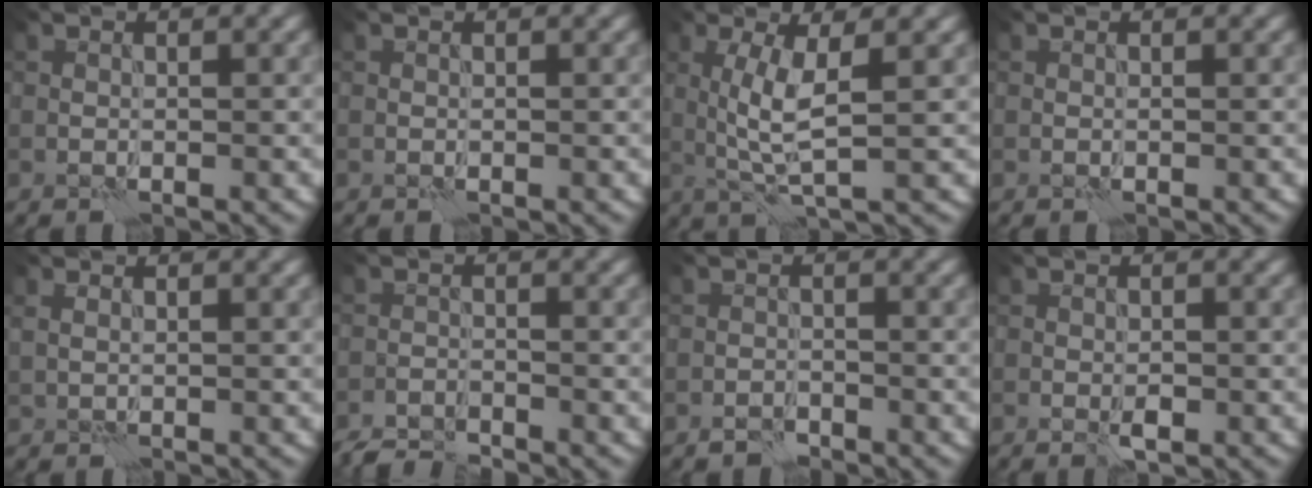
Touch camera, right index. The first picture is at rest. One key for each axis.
{"total": 0.0}
{"total": 4.1, "fx": 0.5, "fy": 0.7, "fz": 4.0, "tx": -0.087, "ty": 0.001, "tz": 0.014}
{"total": 0.0}
{"total": 0.9, "fx": 0.5, "fy": 0.4, "fz": 0.7, "tx": -0.017, "ty": 0.001, "tz": 0.014}
{"total": 2.7, "fx": -2.7, "fy": 0.3, "fz": 0.5, "tx": -0.009, "ty": -0.003, "tz": -0.056}
{"total": 1.1, "fx": -1.0, "fy": 0.5, "fz": 0.2, "tx": -0.001, "ty": 0.004, "tz": -0.022}
{"total": 1.0, "fx": -0.4, "fy": 0.4, "fz": 0.8, "tx": -0.014, "ty": 0.001, "tz": -0.008}